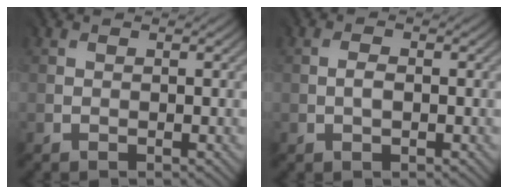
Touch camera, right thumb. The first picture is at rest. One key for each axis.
{"total": 1.0, "fx": -0.4, "fy": 0.5, "fz": 0.8, "tx": -0.013, "ty": 0.000, "tz": -0.005}